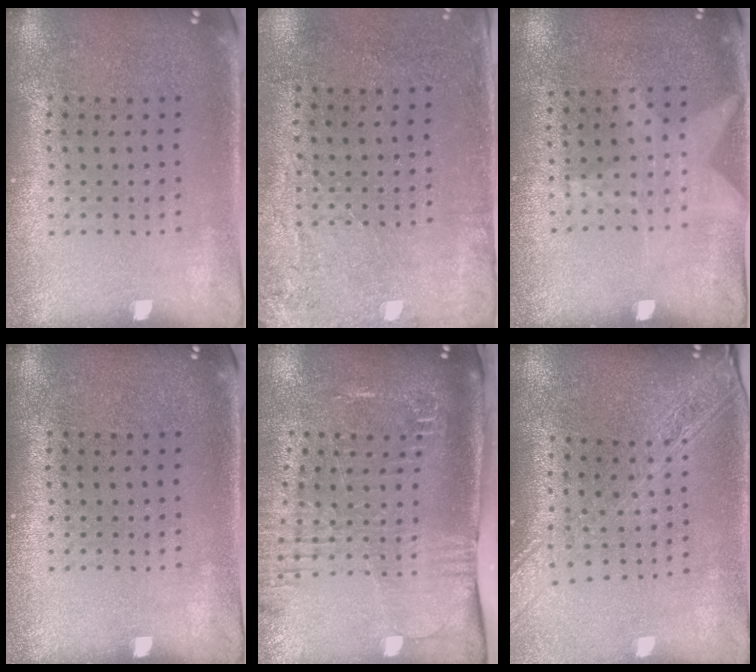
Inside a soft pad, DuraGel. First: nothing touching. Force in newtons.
{"total": 2.8, "press": 2.3, "slide": 1.6}
{"total": 1.2, "press": 0.9, "slide": 0.8}
{"total": 0.0}
{"total": 2.5, "press": 2.1, "slide": 1.3}
{"total": 2.3, "press": 1.9, "slide": 1.3}